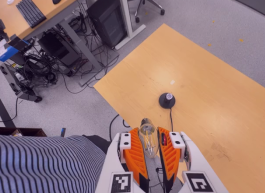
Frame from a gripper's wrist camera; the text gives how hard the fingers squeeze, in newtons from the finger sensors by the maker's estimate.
{"total": 21.0, "left": 26.3, "right": 15.7}